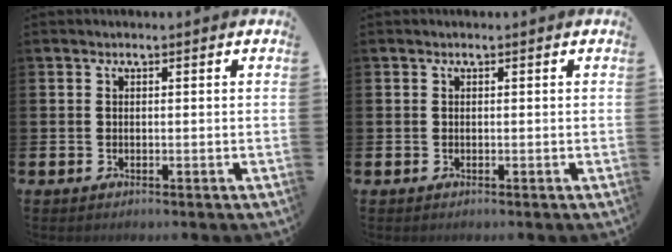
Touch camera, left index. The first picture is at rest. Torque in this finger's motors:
{"motor_torque": [0.00, 0.00, 0.00, 0.00]}